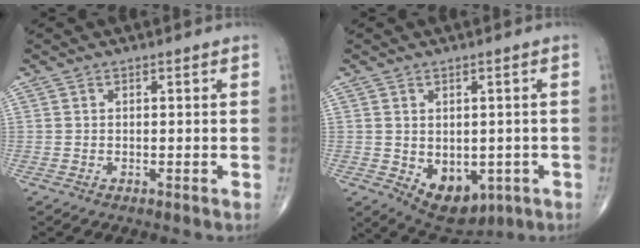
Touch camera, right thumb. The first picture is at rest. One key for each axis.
{"total": 9.6, "fx": -2.7, "fy": 6.4, "fz": 6.6, "tx": -0.067, "ty": -0.003, "tz": -0.020}